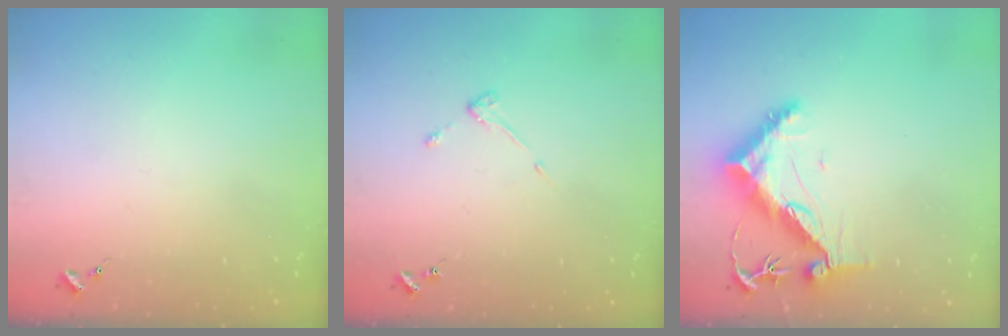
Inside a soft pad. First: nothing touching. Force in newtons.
{"total": 3.0, "press": 3.0, "slide": 0.4}
{"total": 11.0, "press": 10.9, "slide": 1.0}